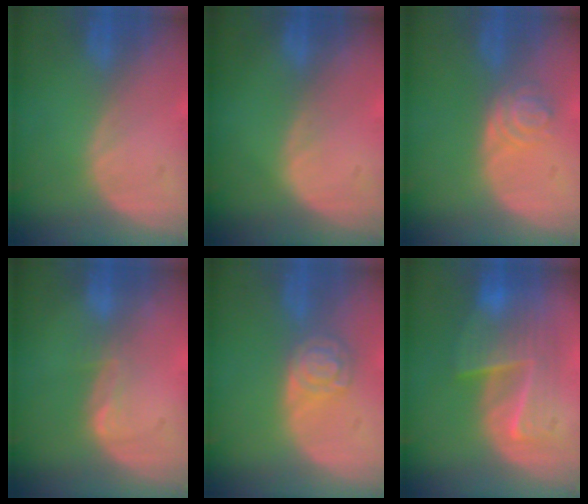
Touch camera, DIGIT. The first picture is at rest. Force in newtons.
{"total": 0.6, "press": 0.6, "slide": 0.1}
{"total": 4.0, "press": 3.5, "slide": 2.0}
{"total": 2.0, "press": 2.0, "slide": 0.3}
{"total": 5.3, "press": 4.6, "slide": 2.6}
{"total": 7.3, "press": 7.3, "slide": 0.8}